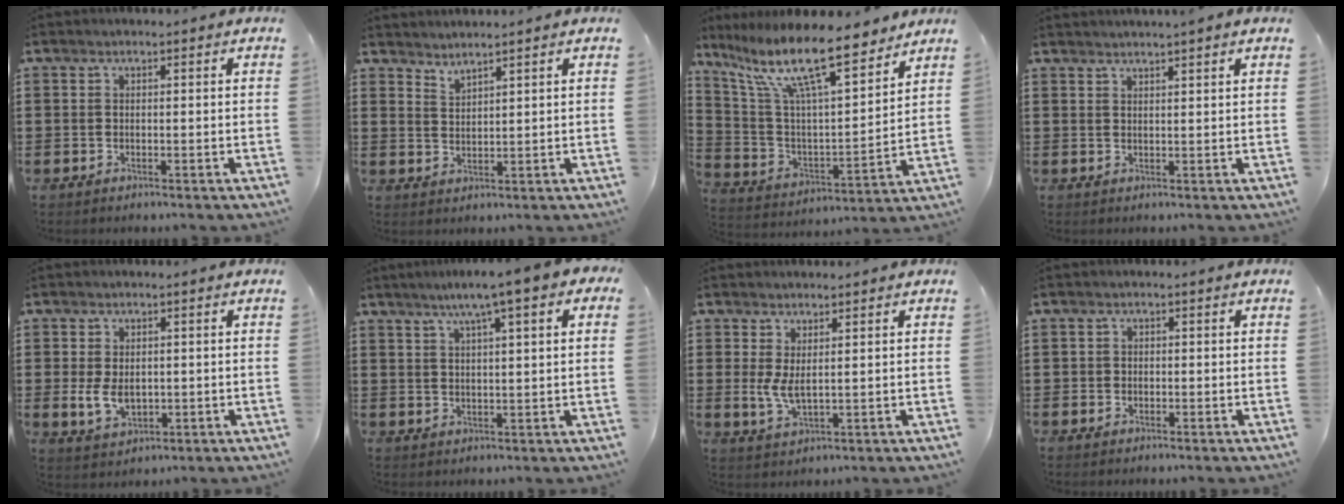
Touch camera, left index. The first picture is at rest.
{"total": 1.9, "force": [1.9, -0.3, -0.1], "torque": [-0.004, -0.003, 0.037]}
{"total": 14.5, "force": [10.6, 2.8, 9.5], "torque": [-0.209, -0.050, 0.181]}
{"total": 1.5, "force": [1.4, -0.4, 0.2], "torque": [-0.006, -0.001, 0.027]}
{"total": 4.1, "force": [-0.2, 2.8, 3.1], "torque": [-0.060, 0.001, -0.006]}
{"total": 6.1, "force": [3.6, 0.0, 4.9], "torque": [-0.104, -0.001, 0.057]}
{"total": 3.7, "force": [1.2, 1.3, 3.3], "torque": [-0.083, -0.005, 0.019]}
{"total": 0.8, "force": [-0.5, 0.7, 0.1], "torque": [-0.005, 0.001, -0.010]}